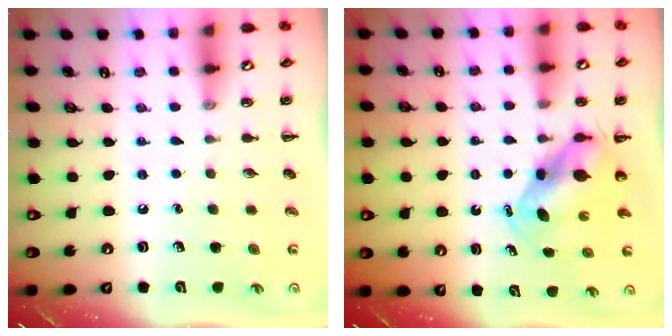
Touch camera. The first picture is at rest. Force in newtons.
{"total": 6.3, "press": 6.2, "slide": 1.1}